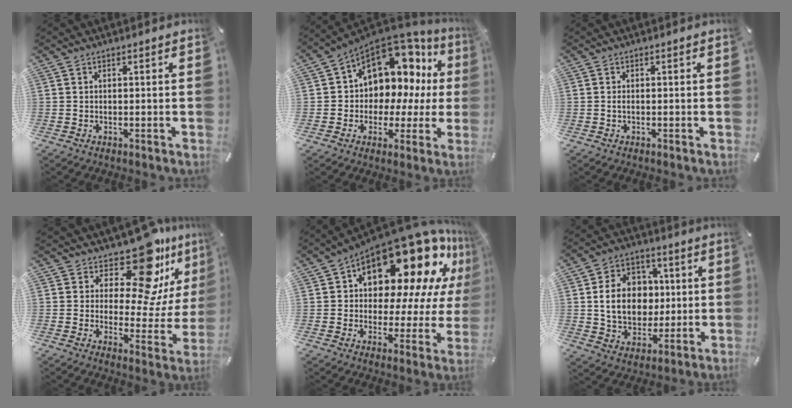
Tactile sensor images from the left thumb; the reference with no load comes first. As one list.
[{"total": 13.0, "force": [6.1, 9.5, 6.6], "torque": [-0.092, -0.059, 0.106]}, {"total": 1.0, "force": [-0.3, 0.6, 0.7], "torque": [-0.016, 0.000, -0.006]}, {"total": 17.4, "force": [13.2, 6.1, 9.5], "torque": [-0.137, -0.122, 0.217]}, {"total": 22.7, "force": [14.5, 11.3, 13.3], "torque": [-0.192, -0.116, 0.247]}, {"total": 13.5, "force": [1.2, 11.3, 7.3], "torque": [-0.137, 0.011, 0.027]}]